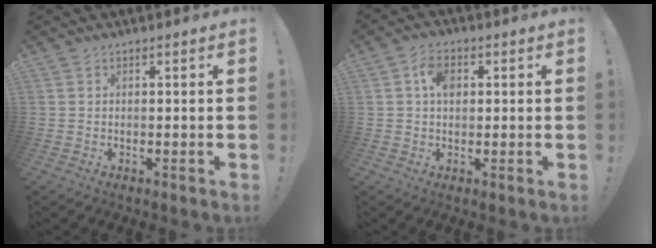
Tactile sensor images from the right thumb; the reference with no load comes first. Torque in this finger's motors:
{"motor_torque": [0.44, 0.86, 0.35, -0.31, 0.16]}